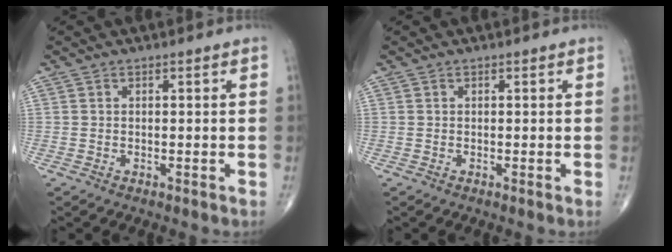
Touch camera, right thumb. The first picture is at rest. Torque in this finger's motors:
{"motor_torque": [-0.24, 0.15, -0.33, -0.07, -0.05]}